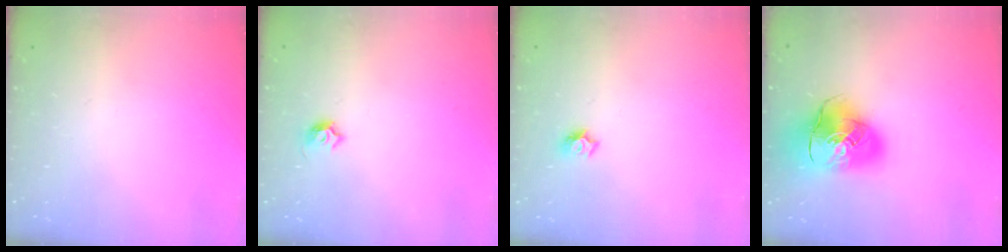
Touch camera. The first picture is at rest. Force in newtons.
{"total": 5.0, "press": 4.9, "slide": 0.7}
{"total": 5.6, "press": 5.6, "slide": 0.7}
{"total": 15.3, "press": 15.2, "slide": 2.2}